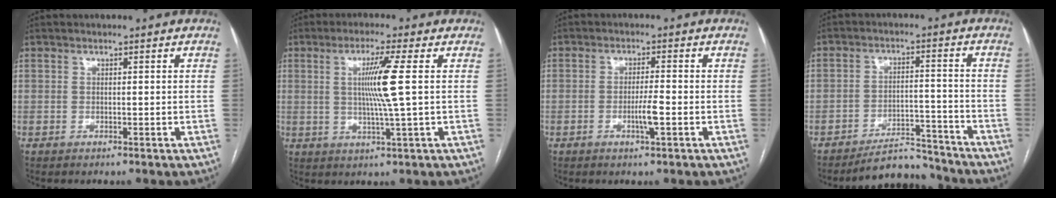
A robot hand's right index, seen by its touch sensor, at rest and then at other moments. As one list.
[{"total": 7.4, "force": [1.1, -1.4, 7.2], "torque": [-0.135, -0.005, 0.024]}, {"total": 3.6, "force": [-1.3, 0.0, 3.3], "torque": [-0.064, -0.004, -0.024]}, {"total": 7.3, "force": [-7.0, 1.8, 0.4], "torque": [0.005, 0.023, -0.113]}]